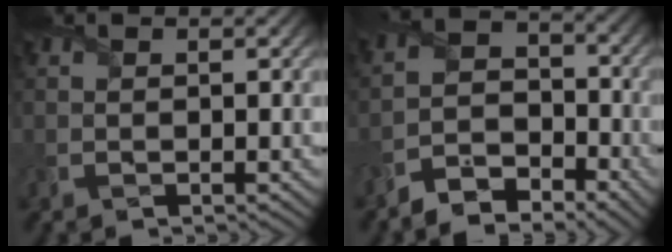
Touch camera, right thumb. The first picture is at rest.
{"total": 6.1, "force": [-4.8, 3.0, 2.2], "torque": [-0.040, -0.001, -0.101]}